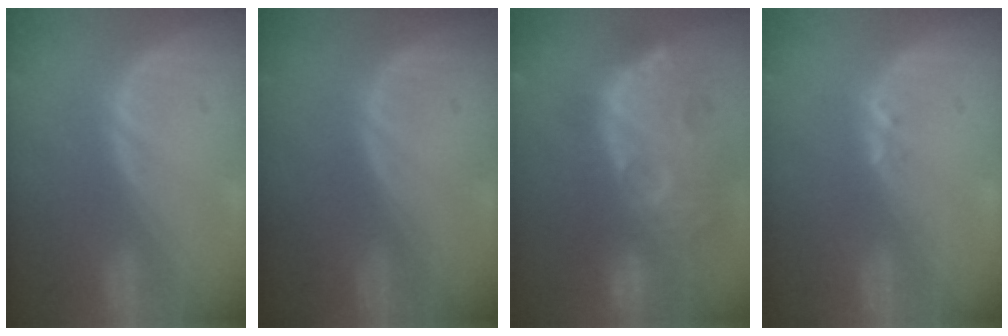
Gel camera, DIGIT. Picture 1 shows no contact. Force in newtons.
{"total": 0.0}
{"total": 13.5, "press": 12.4, "slide": 5.3}
{"total": 1.0, "press": 0.9, "slide": 0.5}